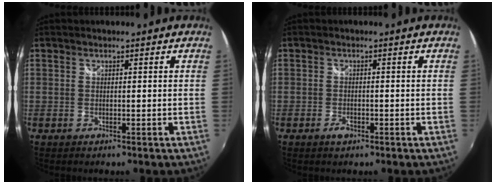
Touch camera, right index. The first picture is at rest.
{"total": 1.9, "force": [-1.0, 1.0, 1.2], "torque": [-0.023, -0.002, -0.019]}